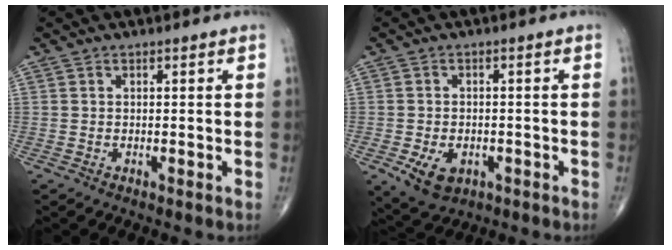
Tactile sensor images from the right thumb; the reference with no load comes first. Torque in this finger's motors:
{"motor_torque": [2.96, 1.96, 0.21, -0.41, 0.03]}